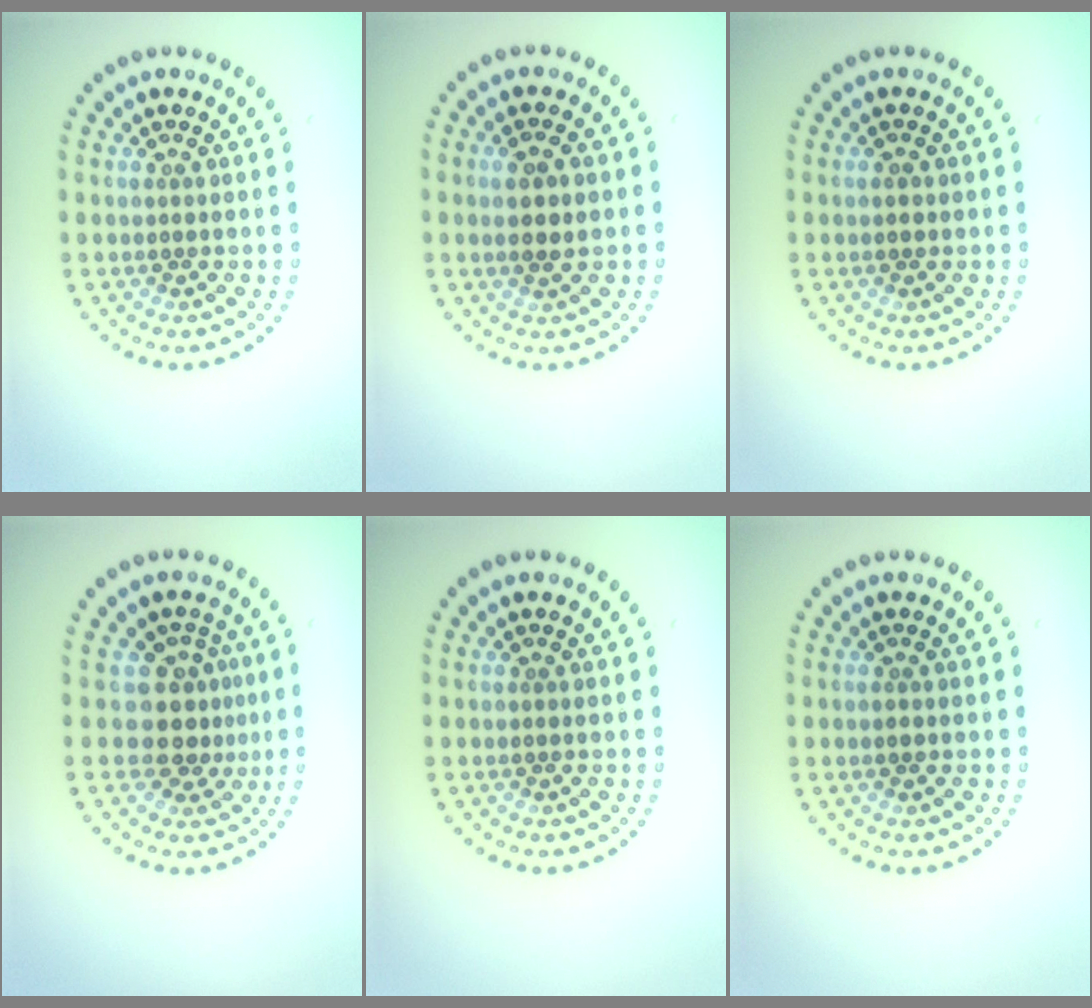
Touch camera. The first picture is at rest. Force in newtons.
{"total": 2.2, "press": 2.1, "slide": 0.5}
{"total": 1.0, "press": 1.0, "slide": 0.0}
{"total": 2.9, "press": 2.1, "slide": 2.1}
{"total": 0.0}
{"total": 0.6, "press": 0.6, "slide": 0.1}